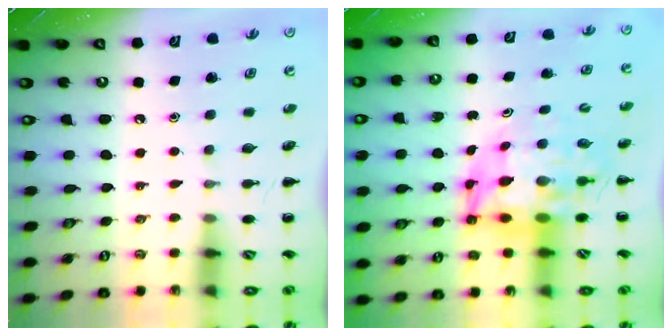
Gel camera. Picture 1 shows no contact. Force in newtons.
{"total": 9.3, "press": 8.7, "slide": 3.2}